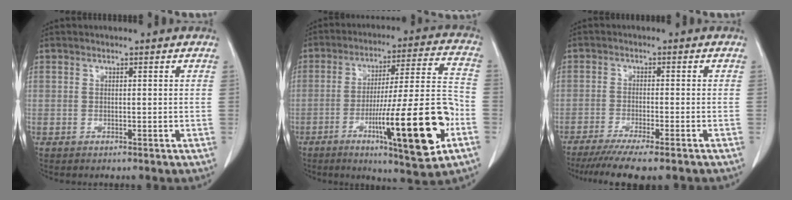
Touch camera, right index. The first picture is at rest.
{"total": 20.1, "force": [-7.7, 1.2, 18.5], "torque": [-0.274, -0.008, -0.113]}
{"total": 10.7, "force": [-8.8, 0.6, 6.0], "torque": [-0.085, -0.023, -0.133]}